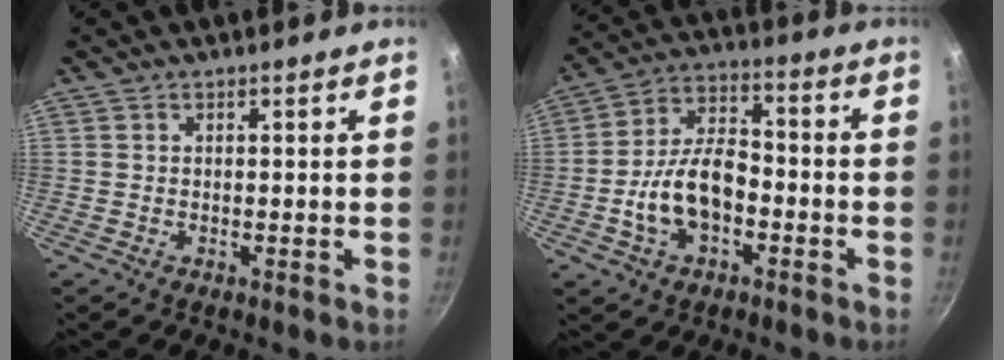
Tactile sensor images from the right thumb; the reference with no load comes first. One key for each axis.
{"total": 12.4, "fx": -3.5, "fy": 7.4, "fz": 9.3, "tx": -0.149, "ty": 0.041, "tz": -0.069}